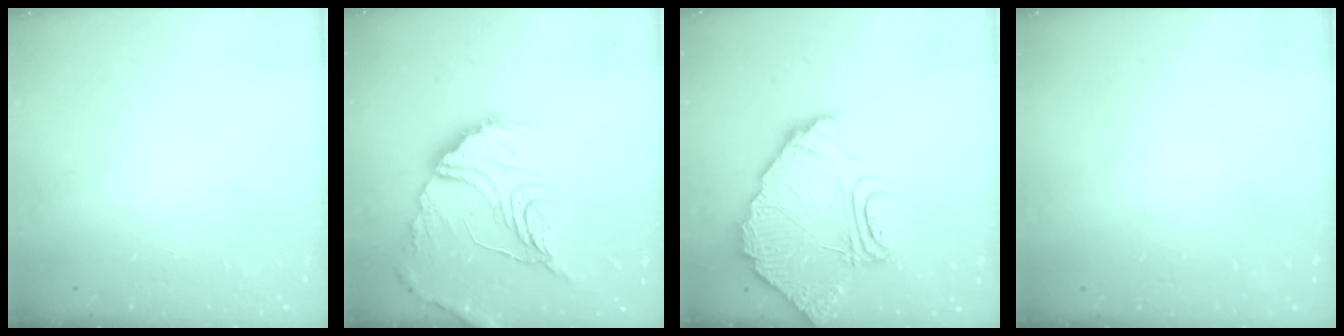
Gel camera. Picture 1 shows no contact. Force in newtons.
{"total": 19.7, "press": 19.7, "slide": 1.6}
{"total": 16.5, "press": 16.4, "slide": 1.6}
{"total": 3.6, "press": 3.6, "slide": 0.2}